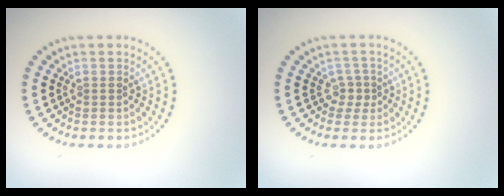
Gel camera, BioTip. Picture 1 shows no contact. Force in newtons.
{"total": 1.5, "press": 1.0, "slide": 1.2}